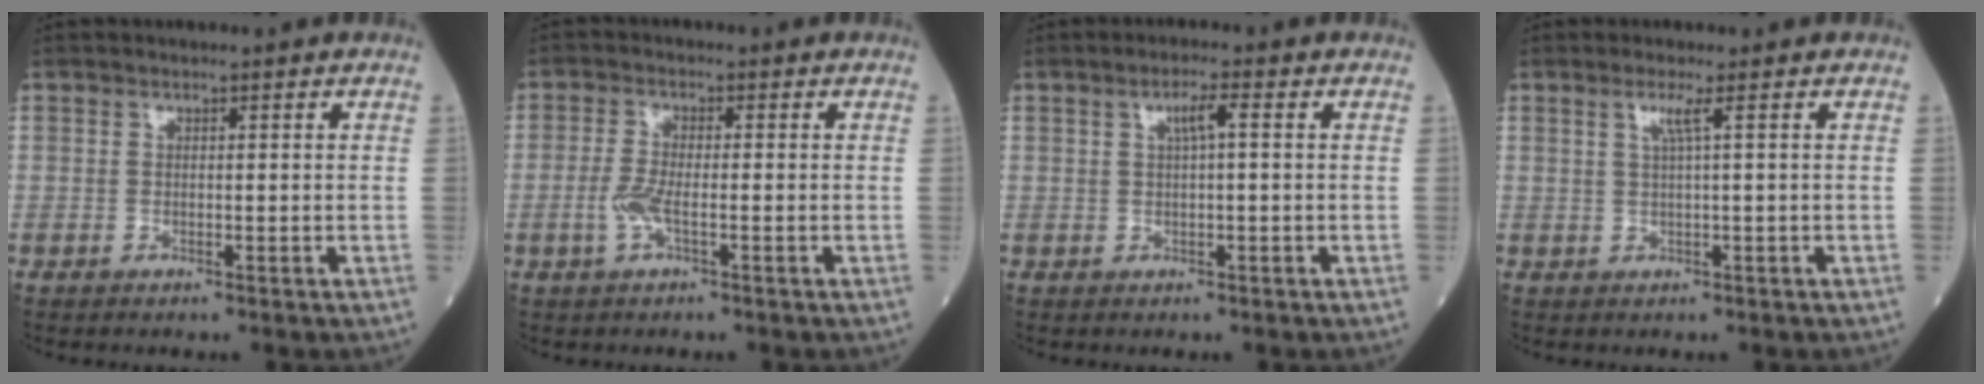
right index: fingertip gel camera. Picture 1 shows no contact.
{"total": 3.7, "force": [-1.1, 0.9, 3.4], "torque": [-0.080, -0.003, -0.026]}
{"total": 2.5, "force": [0.6, 0.1, 2.5], "torque": [-0.045, 0.006, 0.010]}
{"total": 1.9, "force": [0.7, -0.6, 1.7], "torque": [-0.039, -0.001, 0.016]}